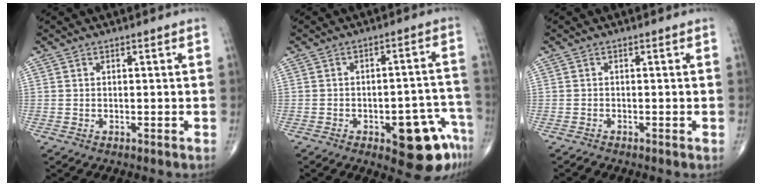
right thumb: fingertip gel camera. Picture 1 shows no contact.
{"total": 12.5, "force": [-6.3, 4.9, 9.6], "torque": [-0.081, 0.048, -0.072]}
{"total": 0.5, "force": [-0.5, 0.0, 0.1], "torque": [-0.005, -0.004, -0.015]}